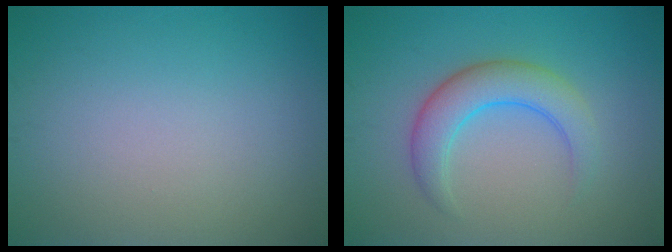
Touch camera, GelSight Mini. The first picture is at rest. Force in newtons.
{"total": 4.3, "press": 4.3, "slide": 0.2}